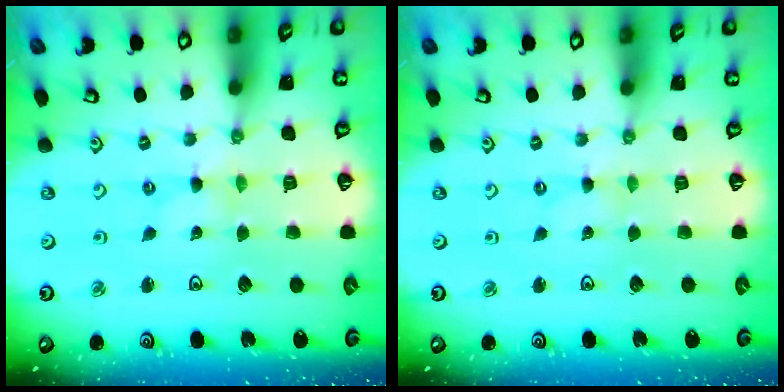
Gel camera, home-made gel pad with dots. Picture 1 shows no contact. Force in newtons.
{"total": 0.6, "press": 0.6, "slide": 0.2}